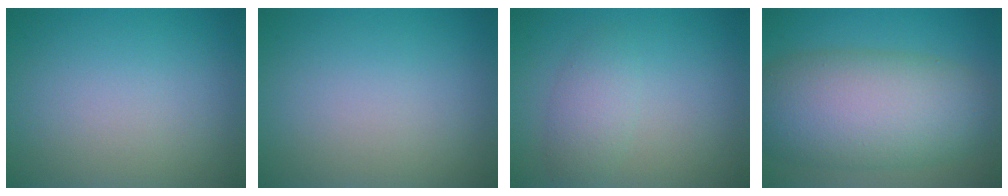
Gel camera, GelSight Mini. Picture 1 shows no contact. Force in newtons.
{"total": 0.0}
{"total": 2.4, "press": 2.4, "slide": 0.1}
{"total": 10.8, "press": 10.8, "slide": 0.7}